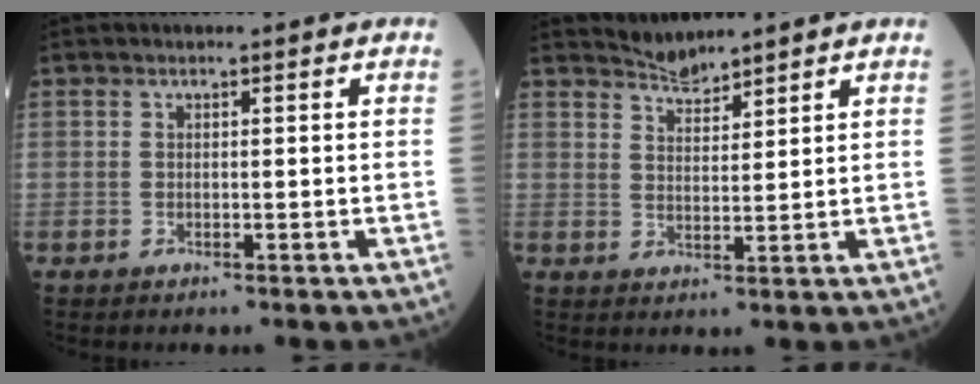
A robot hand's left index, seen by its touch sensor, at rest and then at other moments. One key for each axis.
{"total": 3.4, "fx": 3.4, "fy": 0.1, "fz": 0.0, "tx": -0.005, "ty": 0.005, "tz": 0.065}